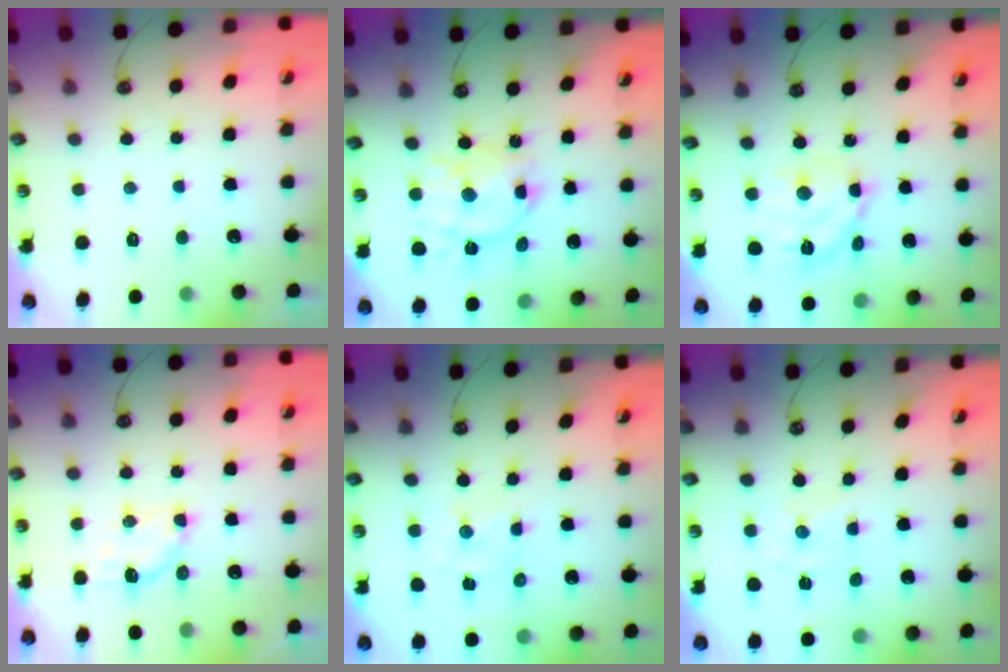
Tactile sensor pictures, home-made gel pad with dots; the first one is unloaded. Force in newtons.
{"total": 15.6, "press": 15.6, "slide": 1.3}
{"total": 12.0, "press": 12.0, "slide": 1.0}
{"total": 4.0, "press": 3.9, "slide": 0.6}
{"total": 1.0, "press": 1.0, "slide": 0.2}
{"total": 0.0}